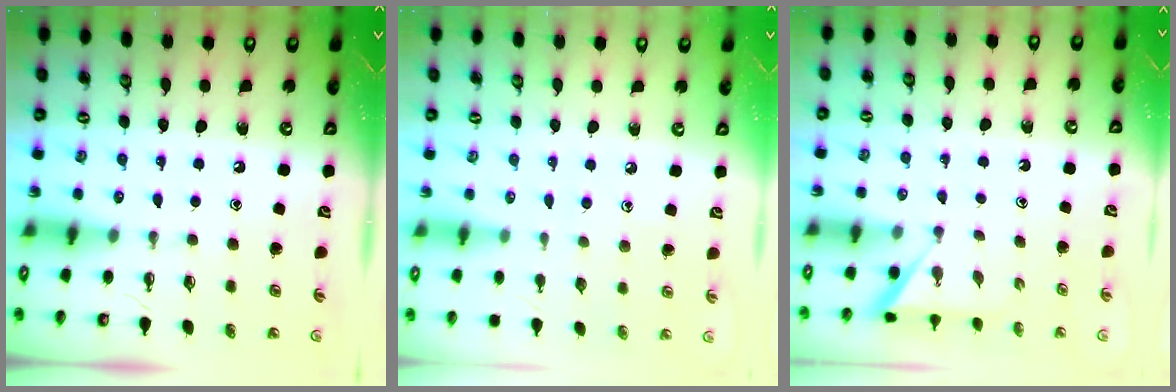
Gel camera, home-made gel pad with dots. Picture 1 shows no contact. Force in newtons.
{"total": 3.7, "press": 3.7, "slide": 0.4}
{"total": 2.4, "press": 2.4, "slide": 0.3}